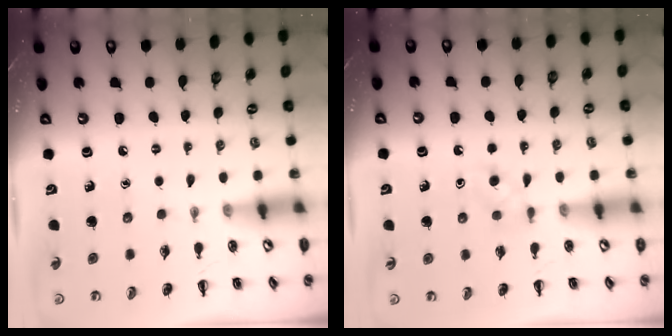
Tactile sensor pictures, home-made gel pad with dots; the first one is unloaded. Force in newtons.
{"total": 3.0, "press": 2.7, "slide": 1.2}